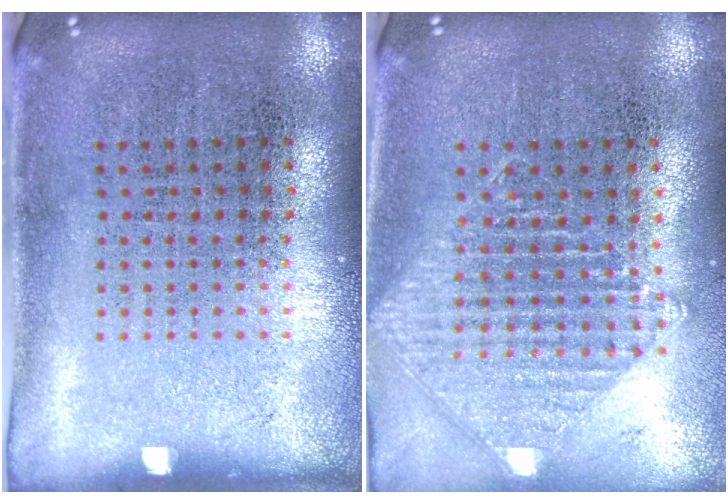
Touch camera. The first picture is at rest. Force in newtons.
{"total": 1.0, "press": 1.0, "slide": 0.1}